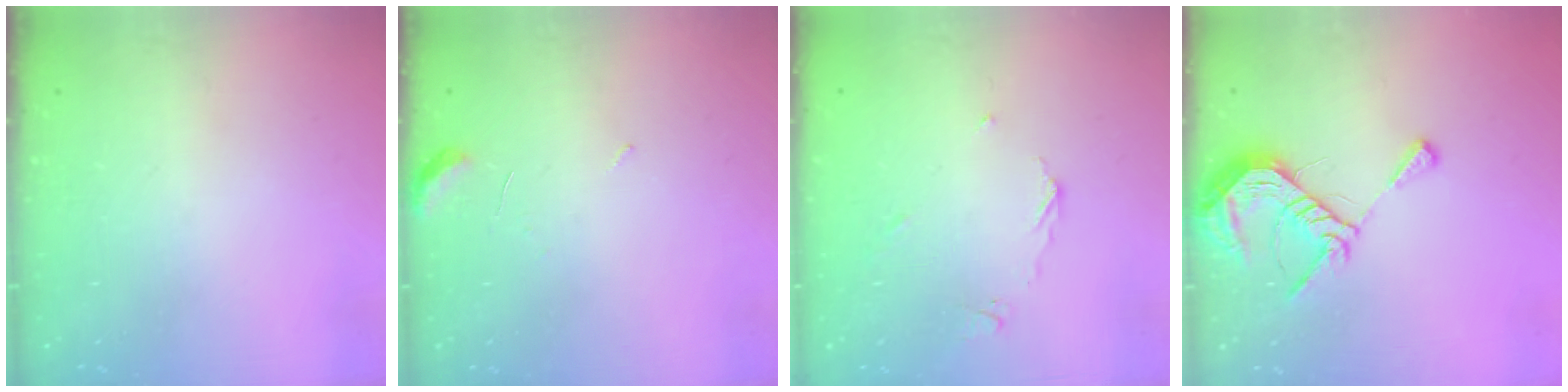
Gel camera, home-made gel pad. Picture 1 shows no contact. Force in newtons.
{"total": 4.6, "press": 4.6, "slide": 0.5}
{"total": 4.8, "press": 4.8, "slide": 0.5}
{"total": 9.4, "press": 9.4, "slide": 0.3}